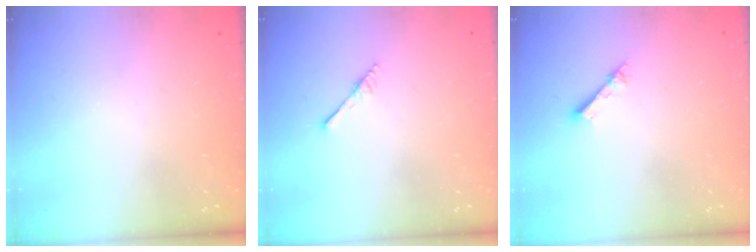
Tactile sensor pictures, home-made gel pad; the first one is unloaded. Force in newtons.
{"total": 2.9, "press": 2.9, "slide": 0.2}
{"total": 1.2, "press": 1.2, "slide": 0.1}